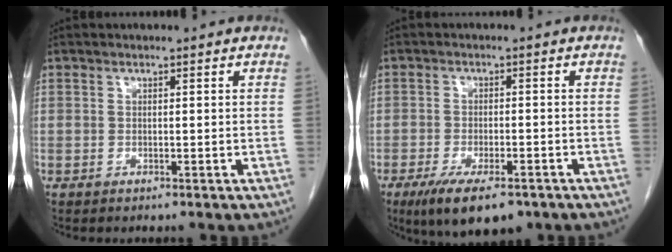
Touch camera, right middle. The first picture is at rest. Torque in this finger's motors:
{"motor_torque": [1.26, -0.76, 0.39, 0.13]}